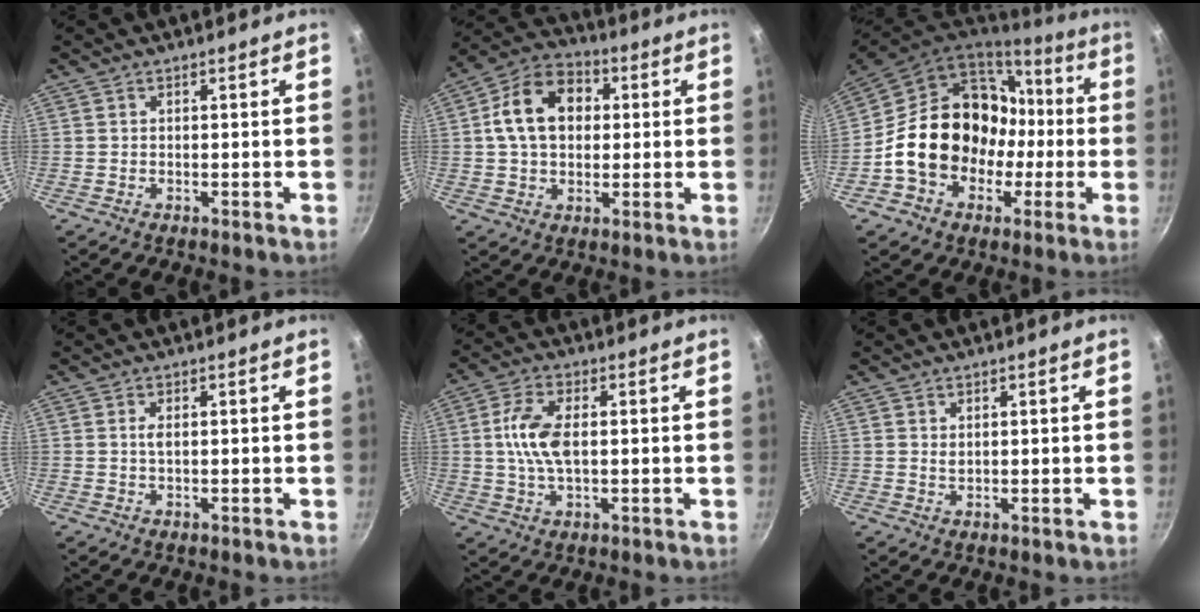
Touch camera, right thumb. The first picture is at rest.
{"total": 13.6, "force": [2.2, 10.0, 8.9], "torque": [-0.125, 0.022, 0.022]}
{"total": 21.6, "force": [-1.6, 17.4, 12.7], "torque": [-0.192, 0.059, -0.009]}
{"total": 1.5, "force": [0.3, 0.5, 1.4], "torque": [-0.031, 0.000, 0.007]}
{"total": 8.5, "force": [0.7, 4.3, 7.3], "torque": [-0.146, 0.008, 0.009]}
{"total": 1.1, "force": [0.6, 0.4, 0.8], "torque": [-0.013, -0.006, 0.010]}